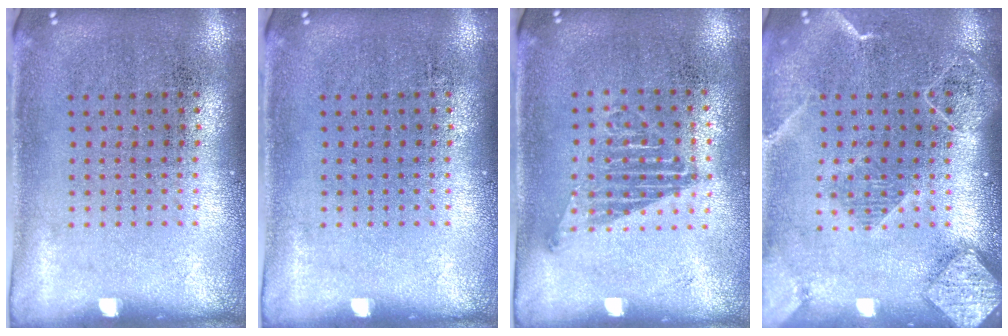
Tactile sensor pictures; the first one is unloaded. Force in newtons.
{"total": 0.0}
{"total": 1.2, "press": 1.0, "slide": 0.6}
{"total": 2.3, "press": 1.9, "slide": 1.2}